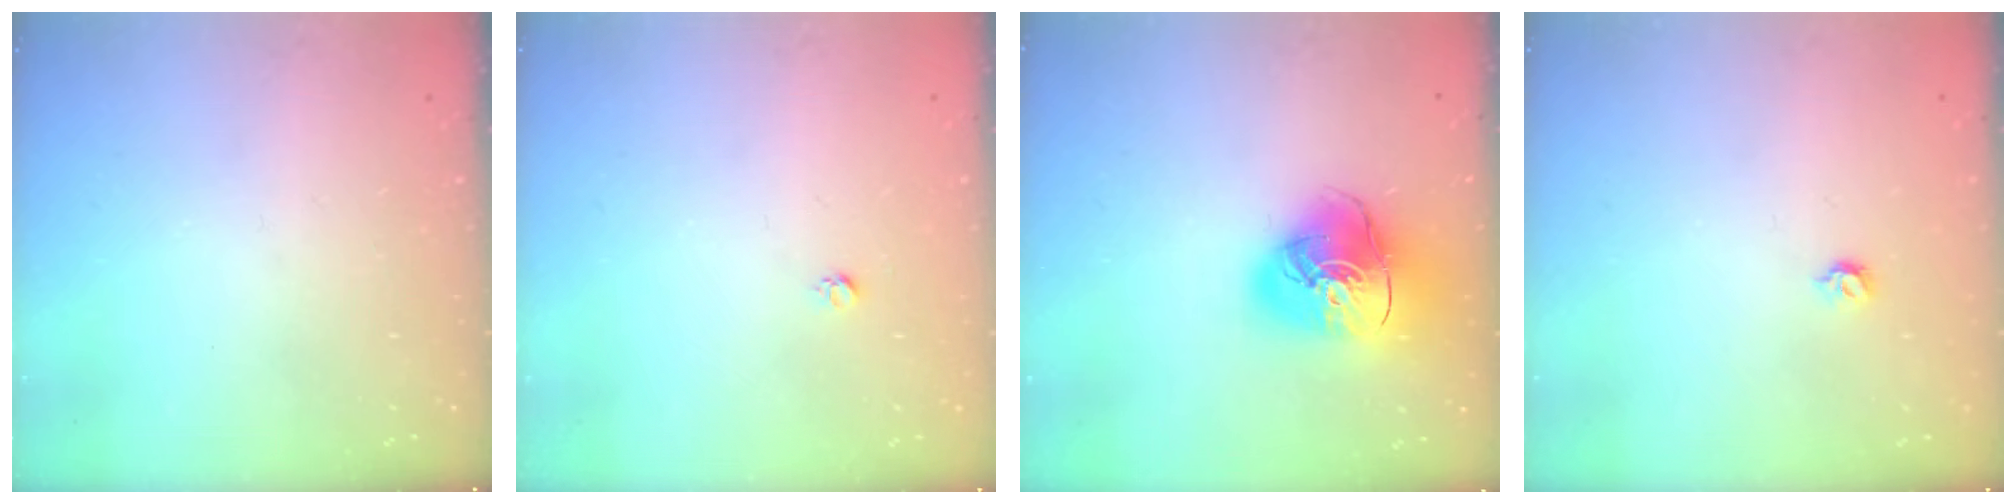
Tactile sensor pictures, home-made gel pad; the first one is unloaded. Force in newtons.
{"total": 3.1, "press": 3.1, "slide": 0.3}
{"total": 16.7, "press": 16.5, "slide": 2.0}
{"total": 3.9, "press": 3.8, "slide": 0.8}